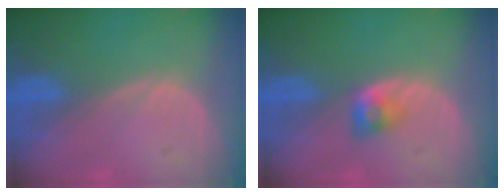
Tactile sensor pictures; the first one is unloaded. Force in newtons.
{"total": 2.8, "press": 2.4, "slide": 1.4}